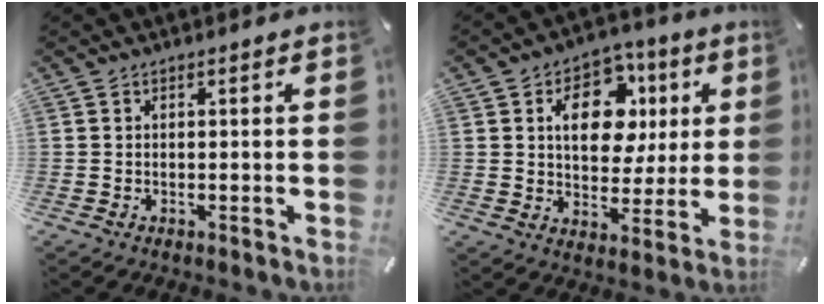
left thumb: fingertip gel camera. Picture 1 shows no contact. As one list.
[{"total": 13.4, "force": [3.7, 9.8, 8.3], "torque": [-0.113, -0.006, 0.064]}]